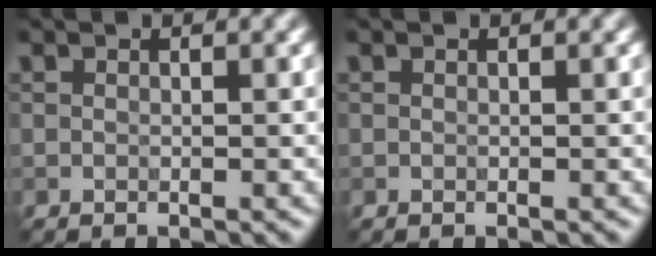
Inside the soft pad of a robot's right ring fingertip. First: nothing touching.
{"total": 0.0}